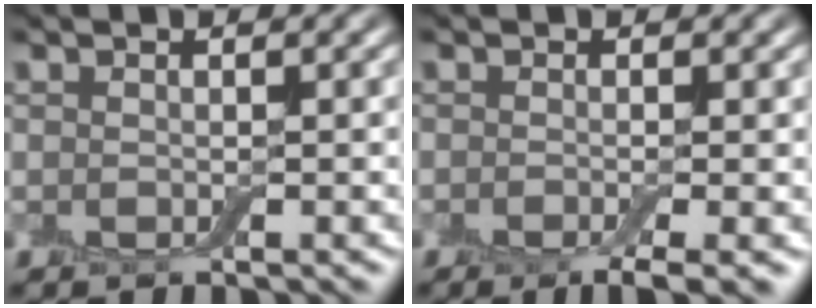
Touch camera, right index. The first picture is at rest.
{"total": 3.2, "force": [-1.8, 0.7, 2.6], "torque": [-0.042, -0.006, -0.030]}